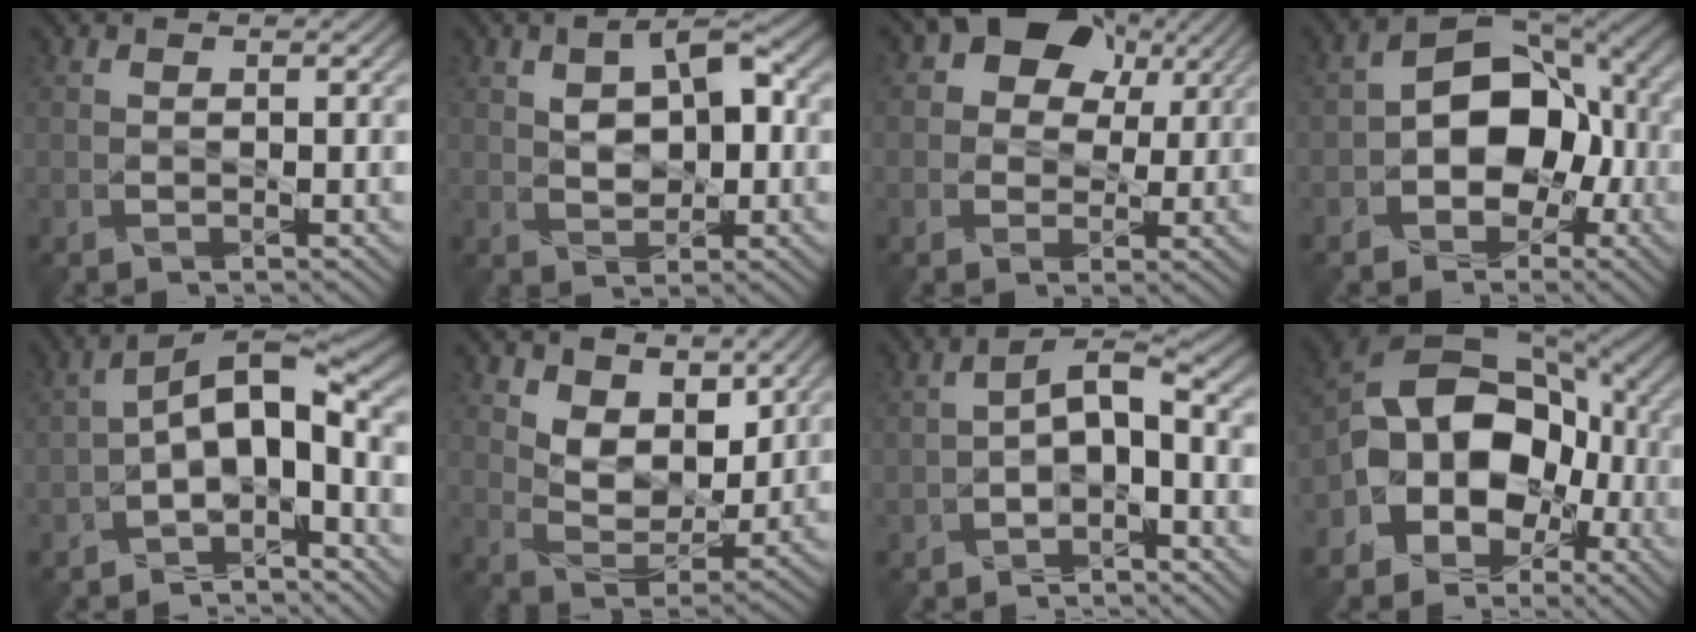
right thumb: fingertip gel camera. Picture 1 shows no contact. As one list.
[{"total": 6.3, "force": [1.2, 3.6, 5.1], "torque": [-0.083, 0.006, 0.019]}, {"total": 11.0, "force": [5.0, 7.7, 6.0], "torque": [-0.124, 0.028, 0.065]}, {"total": 10.8, "force": [-1.7, 7.9, 7.2], "torque": [-0.113, -0.002, -0.042]}, {"total": 8.9, "force": [-2.4, 4.6, 7.2], "torque": [-0.118, 0.004, -0.055]}, {"total": 7.4, "force": [4.7, 4.2, 3.8], "torque": [-0.088, -0.016, 0.079]}, {"total": 4.6, "force": [-1.4, 2.4, 3.6], "torque": [-0.060, 0.006, -0.030]}, {"total": 13.2, "force": [-3.3, 10.0, 8.1], "torque": [-0.151, -0.003, -0.071]}]